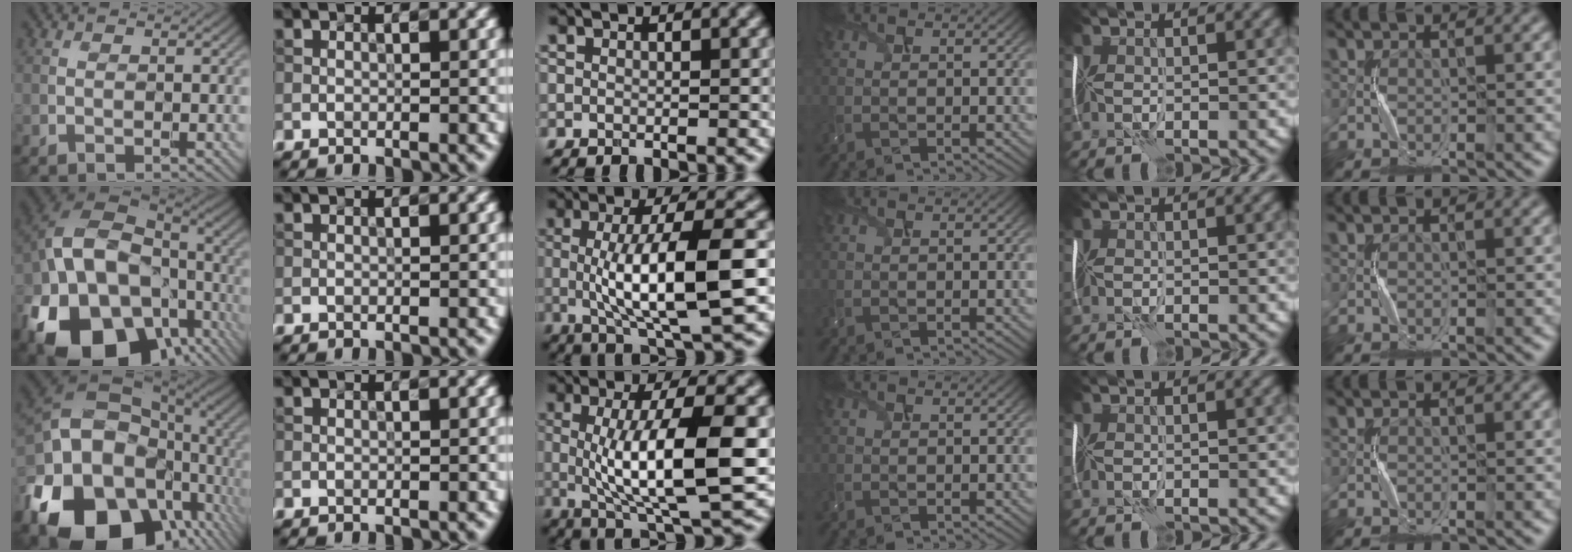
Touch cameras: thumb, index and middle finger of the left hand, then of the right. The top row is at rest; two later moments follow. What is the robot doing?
{"motion": "shake", "object": "handbell"}